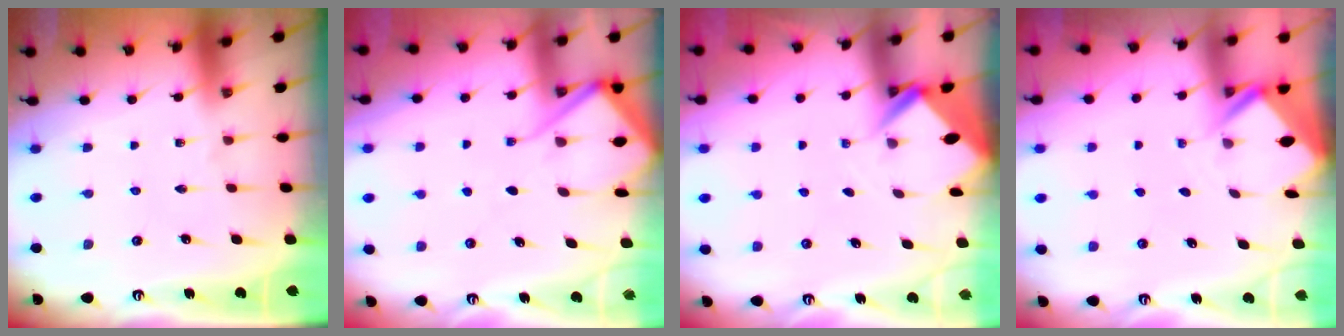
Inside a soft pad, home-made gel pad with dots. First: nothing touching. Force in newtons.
{"total": 6.4, "press": 6.3, "slide": 0.8}
{"total": 2.6, "press": 2.6, "slide": 0.1}
{"total": 2.4, "press": 2.4, "slide": 0.1}